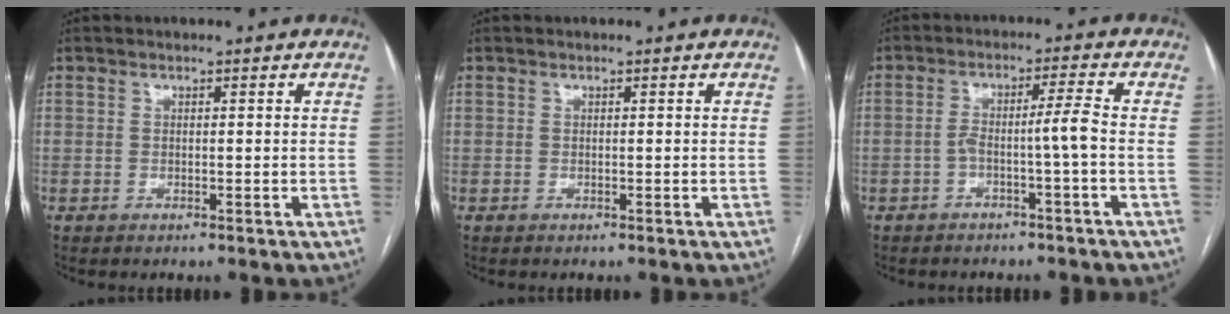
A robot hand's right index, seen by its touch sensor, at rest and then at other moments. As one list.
[{"total": 0.0}, {"total": 4.1, "force": [-1.4, -0.8, 3.7], "torque": [-0.068, 0.014, -0.021]}]